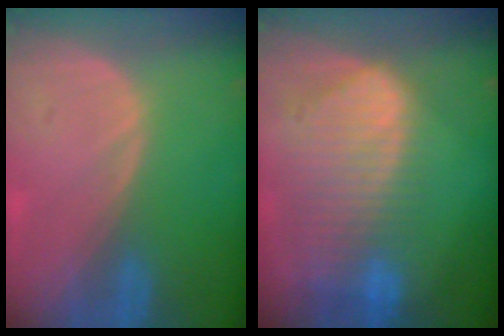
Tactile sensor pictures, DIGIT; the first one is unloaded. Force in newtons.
{"total": 10.5, "press": 9.0, "slide": 5.5}